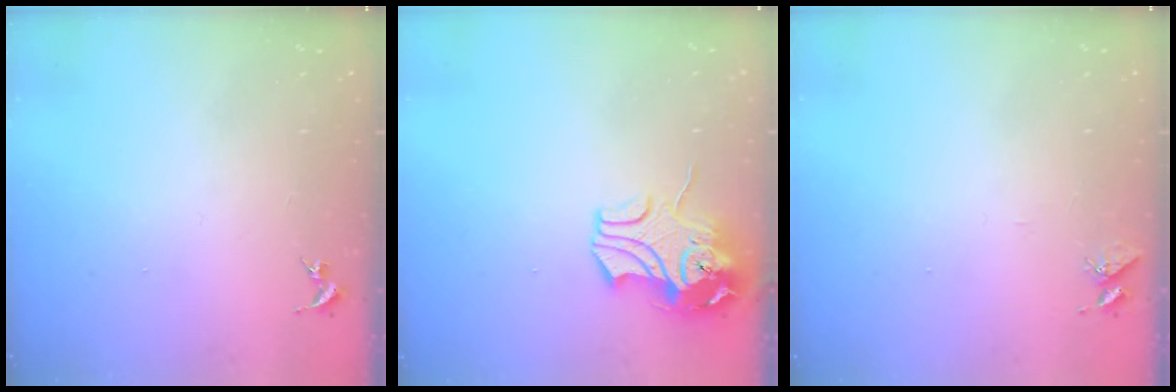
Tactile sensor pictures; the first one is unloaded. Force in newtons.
{"total": 11.2, "press": 11.0, "slide": 1.9}
{"total": 5.0, "press": 5.0, "slide": 0.4}